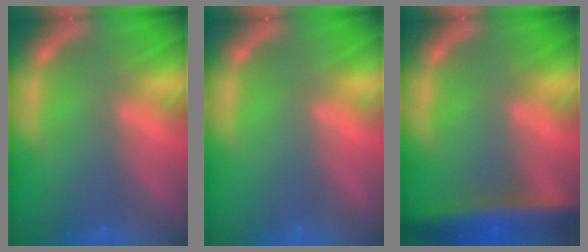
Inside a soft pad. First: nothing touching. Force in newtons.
{"total": 0.0}
{"total": 6.9}